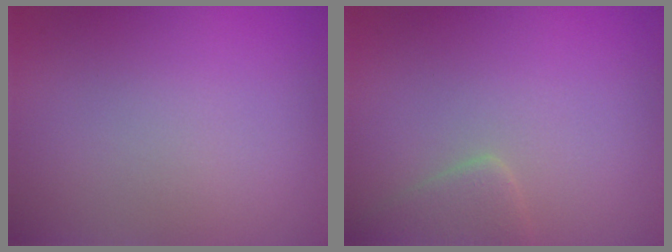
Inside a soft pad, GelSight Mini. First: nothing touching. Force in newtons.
{"total": 2.3, "press": 2.3, "slide": 0.1}